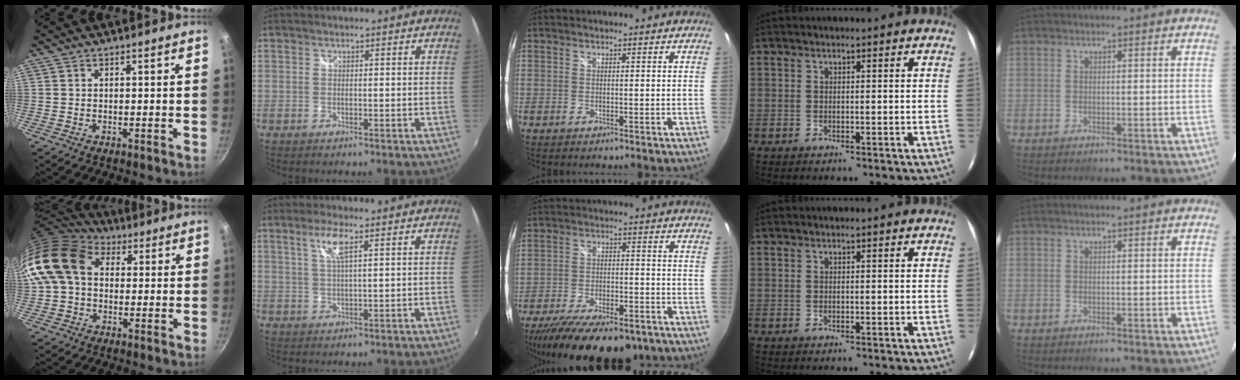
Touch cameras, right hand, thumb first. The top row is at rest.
{"thumb": {"total": 14.1, "force": [2.1, 10.7, 8.9], "torque": [-0.148, 0.024, 0.021]}, "index": {"total": 4.5, "force": [2.0, 0.5, 4.0], "torque": [-0.078, 0.003, 0.040]}, "middle": {"total": 20.4, "force": [-15.2, 7.0, 11.6], "torque": [-0.227, -0.046, -0.222]}}